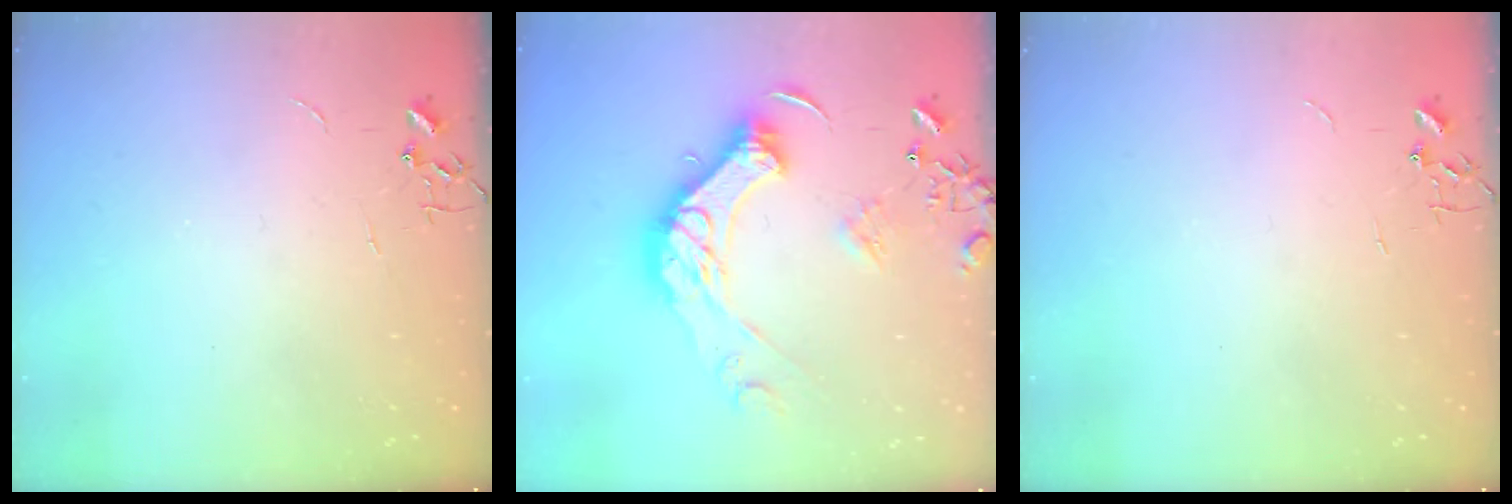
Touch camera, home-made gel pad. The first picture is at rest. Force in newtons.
{"total": 18.7, "press": 18.5, "slide": 2.6}
{"total": 0.0}